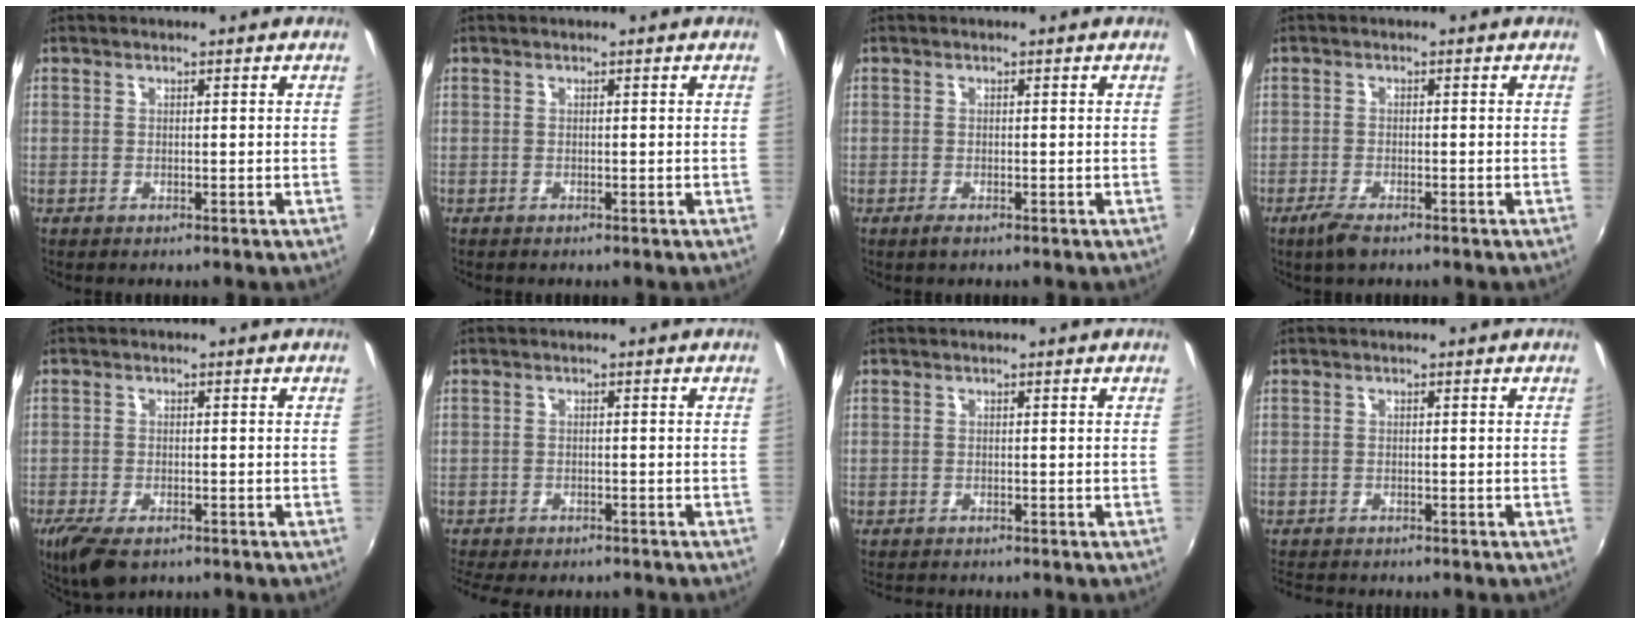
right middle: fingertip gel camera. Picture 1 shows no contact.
{"total": 0.0}
{"total": 1.0, "force": [-0.7, 0.3, 0.7], "torque": [-0.014, -0.005, -0.015]}
{"total": 3.4, "force": [-2.4, 0.9, 2.2], "torque": [-0.056, -0.009, -0.047]}
{"total": 7.1, "force": [-4.7, 3.0, 4.4], "torque": [-0.107, -0.029, -0.083]}
{"total": 7.8, "force": [-6.8, 1.9, 3.2], "torque": [-0.079, -0.021, -0.104]}
{"total": 1.9, "force": [-1.8, 0.0, 0.5], "torque": [-0.013, -0.012, -0.029]}
{"total": 3.6, "force": [-3.4, 0.5, 1.1], "torque": [-0.031, -0.018, -0.058]}